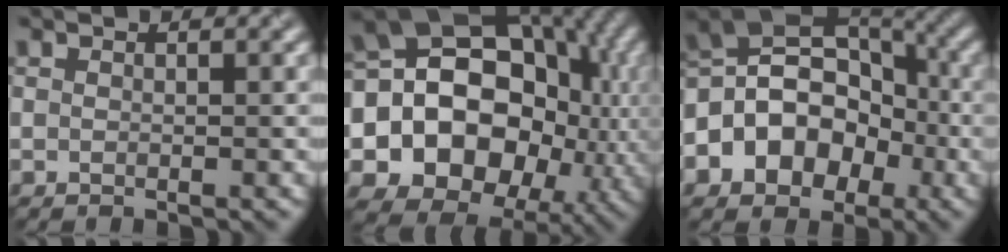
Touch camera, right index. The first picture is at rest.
{"total": 19.3, "force": [0.2, 16.1, 10.7], "torque": [-0.189, 0.015, -0.009]}
{"total": 9.4, "force": [-2.2, 7.6, 5.1], "torque": [-0.080, 0.021, -0.066]}